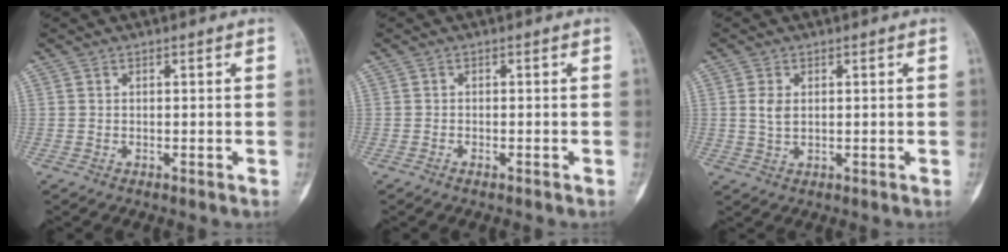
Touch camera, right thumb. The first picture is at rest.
{"total": 0.9, "force": [-0.6, 0.3, 0.5], "torque": [-0.012, 0.003, -0.009]}
{"total": 3.1, "force": [0.6, 1.9, 2.3], "torque": [-0.046, -0.004, 0.014]}